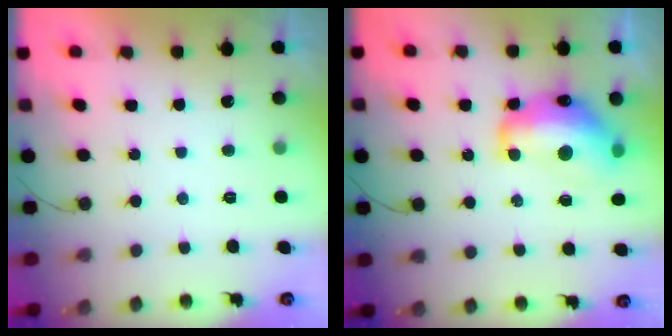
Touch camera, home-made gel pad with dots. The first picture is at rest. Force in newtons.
{"total": 16.1, "press": 16.0, "slide": 1.5}